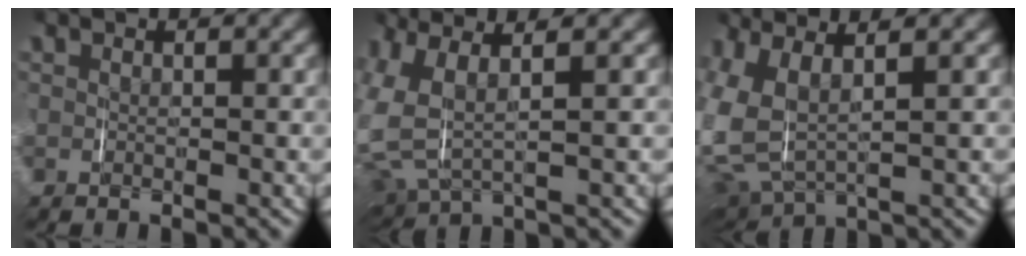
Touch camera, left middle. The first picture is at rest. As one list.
[{"total": 10.3, "force": [1.7, 7.9, 6.4], "torque": [-0.191, -0.009, 0.028]}, {"total": 11.0, "force": [1.0, 8.8, 6.5], "torque": [-0.204, -0.022, 0.022]}]